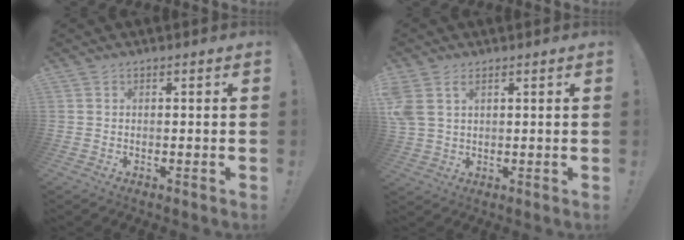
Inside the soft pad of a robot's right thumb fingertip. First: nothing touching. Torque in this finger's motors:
{"motor_torque": [0.26, 0.25, 0.39, -0.02, 0.39]}